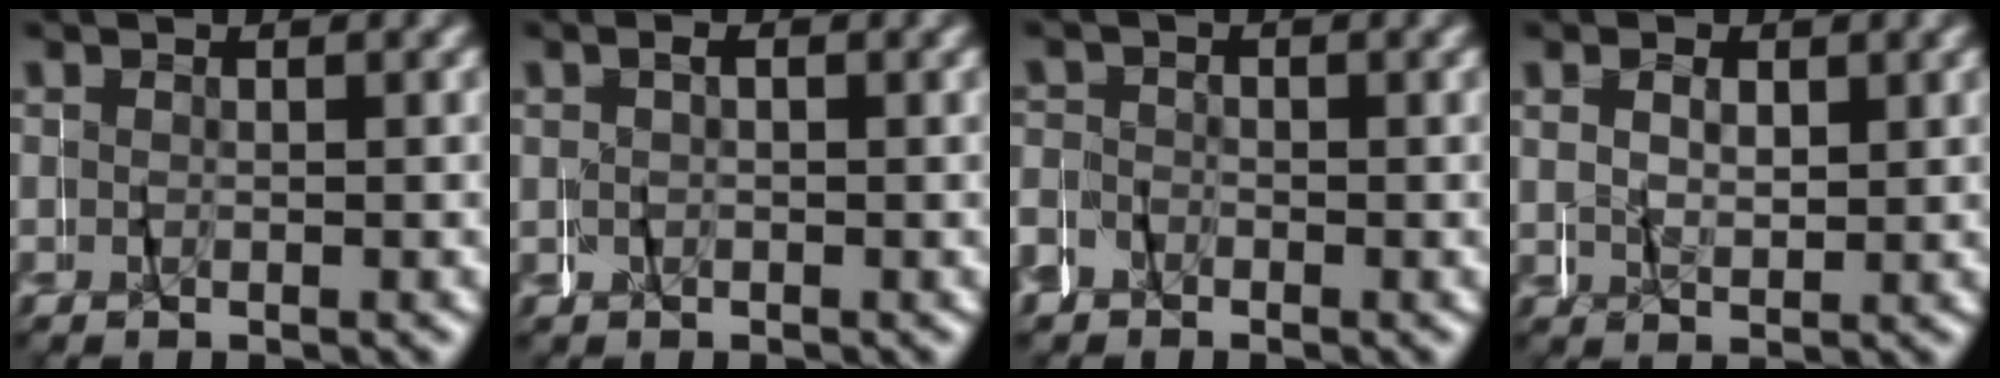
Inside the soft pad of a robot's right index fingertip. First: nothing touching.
{"total": 0.8, "force": [0.1, 0.8, 0.1], "torque": [-0.002, 0.003, 0.002]}
{"total": 3.2, "force": [-1.4, 2.9, -0.1], "torque": [0.001, 0.013, -0.038]}
{"total": 0.9, "force": [0.6, 0.6, 0.2], "torque": [-0.013, -0.003, 0.015]}